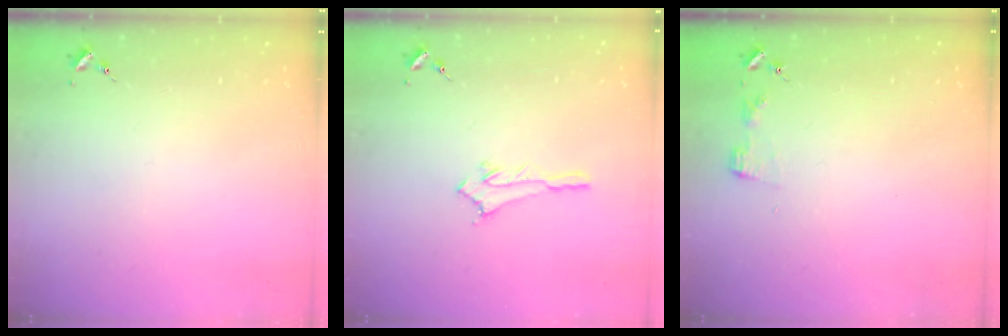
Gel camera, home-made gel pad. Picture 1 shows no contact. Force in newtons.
{"total": 2.8, "press": 2.8, "slide": 0.3}
{"total": 2.9, "press": 2.9, "slide": 0.3}